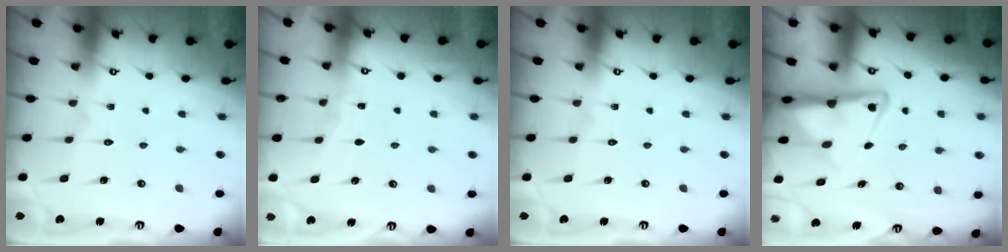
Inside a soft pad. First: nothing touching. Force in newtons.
{"total": 2.4, "press": 2.4, "slide": 0.3}
{"total": 0.0}
{"total": 5.5, "press": 5.4, "slide": 1.2}